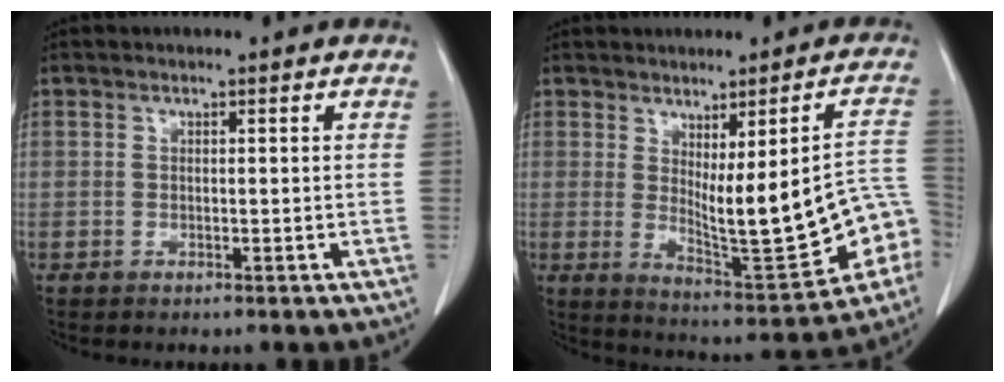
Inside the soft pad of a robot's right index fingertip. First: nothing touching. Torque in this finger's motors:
{"motor_torque": [1.54, 0.32, 0.49, 0.08]}